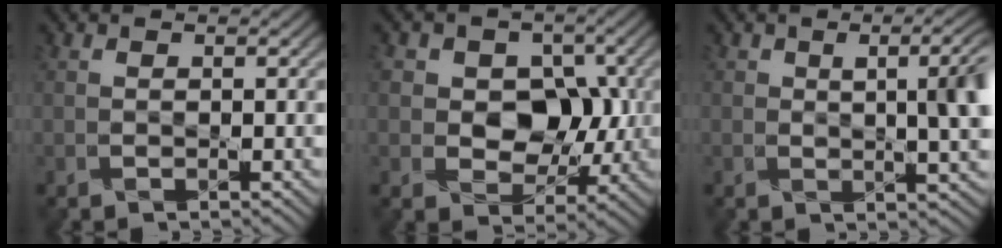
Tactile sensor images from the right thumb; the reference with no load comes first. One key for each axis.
{"total": 7.4, "fx": 0.4, "fy": 6.3, "fz": 3.9, "tx": -0.063, "ty": 0.005, "tz": -0.005}
{"total": 5.4, "fx": 1.1, "fy": 2.2, "fz": 4.9, "tx": -0.062, "ty": 0.003, "tz": 0.016}